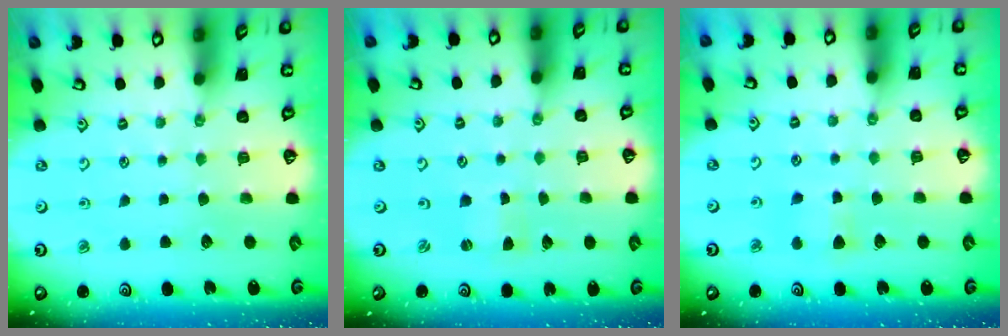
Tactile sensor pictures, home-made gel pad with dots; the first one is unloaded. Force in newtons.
{"total": 0.0}
{"total": 4.1, "press": 4.1, "slide": 0.8}